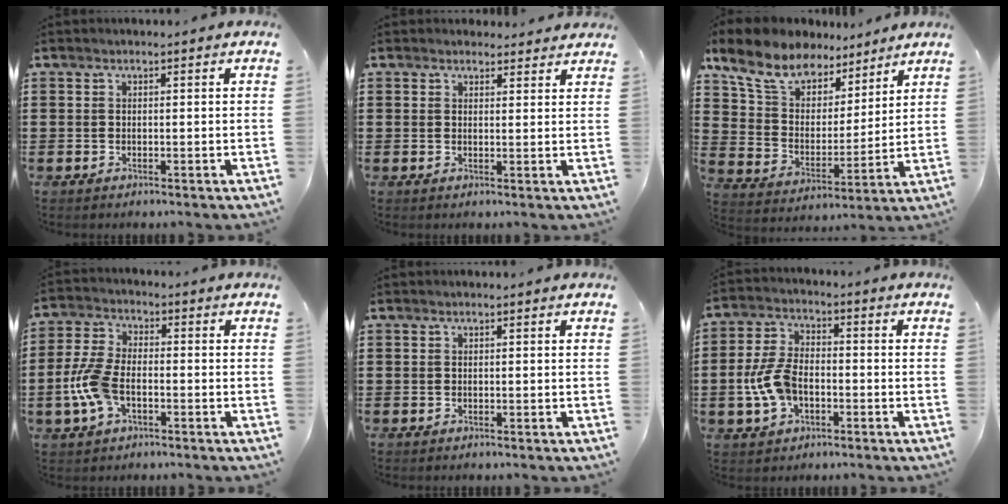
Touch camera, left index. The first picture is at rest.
{"total": 2.0, "force": [1.9, 0.6, 0.1], "torque": [0.001, -0.003, 0.036]}
{"total": 9.5, "force": [7.8, 4.5, 3.0], "torque": [-0.105, -0.043, 0.144]}
{"total": 8.1, "force": [-2.1, 4.3, 6.6], "torque": [-0.158, -0.004, -0.042]}
{"total": 0.0}
{"total": 7.8, "force": [-1.7, 4.6, 6.1], "torque": [-0.155, 0.000, -0.040]}